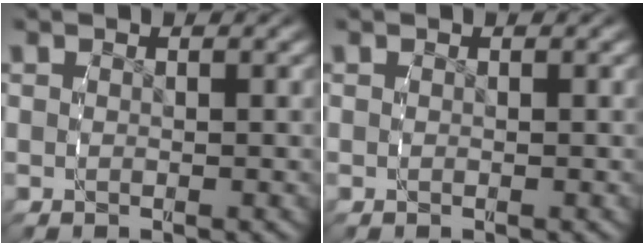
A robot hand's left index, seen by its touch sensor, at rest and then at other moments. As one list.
[{"total": 0.0}]